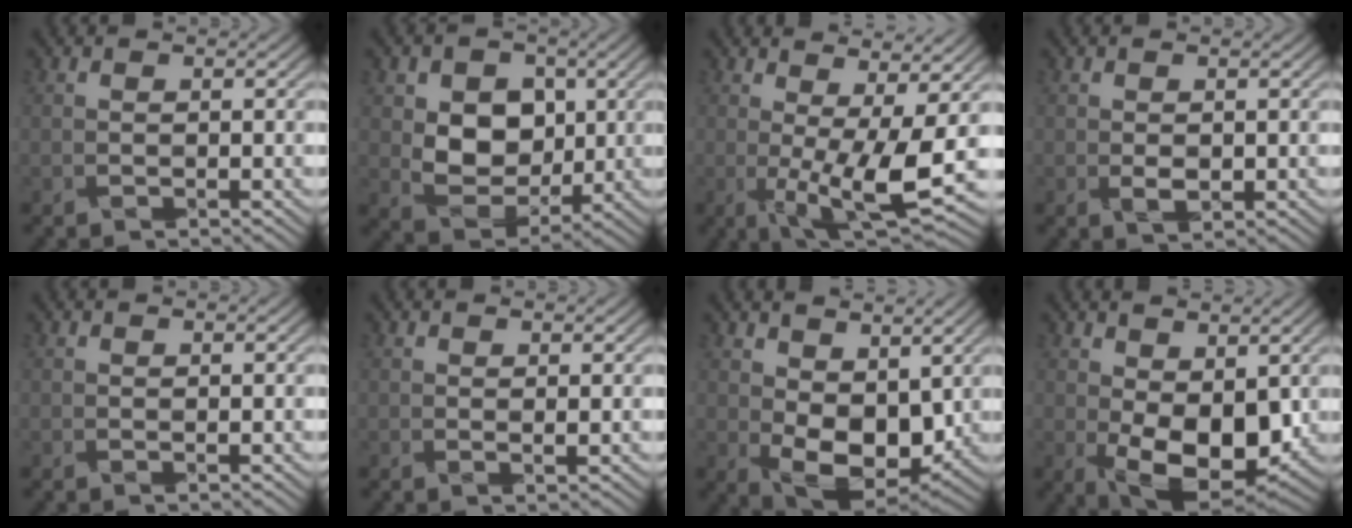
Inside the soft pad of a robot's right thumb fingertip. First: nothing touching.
{"total": 7.4, "force": [0.7, 5.9, 4.5], "torque": [-0.095, -0.009, 0.013]}
{"total": 10.0, "force": [0.1, 2.6, 9.6], "torque": [-0.154, -0.001, 0.008]}
{"total": 1.3, "force": [-0.1, 0.8, 1.0], "torque": [-0.021, -0.004, 0.004]}
{"total": 0.0}
{"total": 0.9, "force": [0.6, 0.0, 0.6], "torque": [-0.006, -0.004, 0.017]}
{"total": 9.3, "force": [1.6, 5.7, 7.2], "torque": [-0.140, -0.012, 0.040]}
{"total": 10.4, "force": [-0.2, 5.7, 8.6], "torque": [-0.154, -0.014, 0.006]}